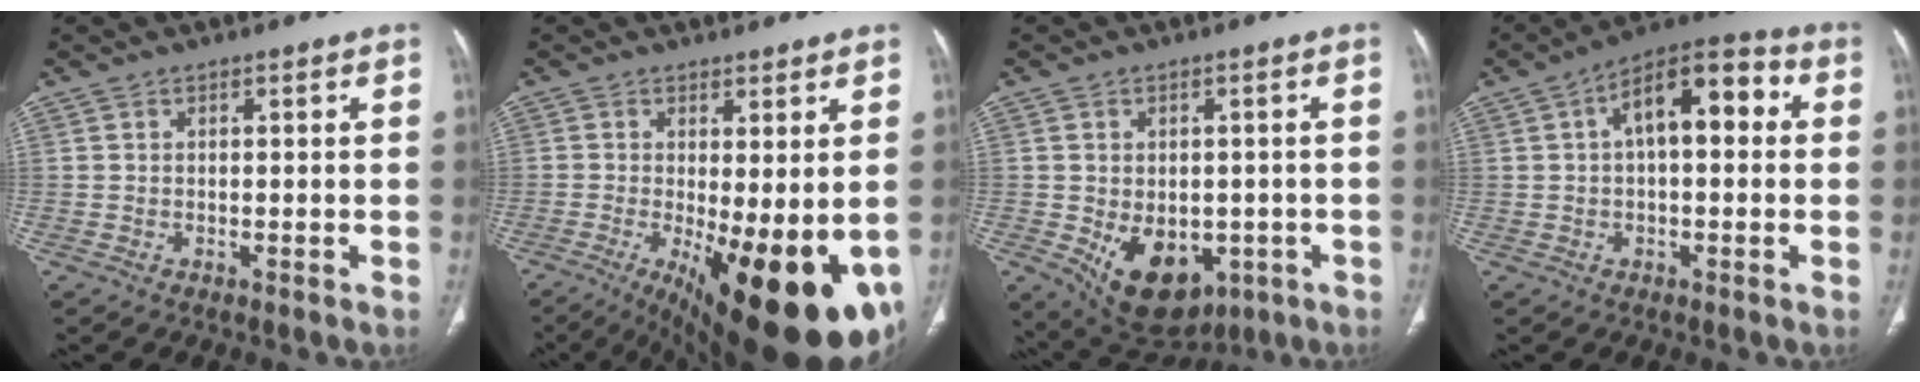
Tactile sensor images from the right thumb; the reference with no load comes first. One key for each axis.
{"total": 20.7, "fx": -5.7, "fy": 7.2, "fz": 18.5, "tx": -0.216, "ty": -0.032, "tz": -0.062}
{"total": 13.3, "fx": -4.1, "fy": 9.1, "fz": 8.9, "tx": -0.109, "ty": -0.002, "tz": -0.035}
{"total": 12.4, "fx": 2.4, "fy": 6.0, "fz": 10.6, "tx": -0.143, "ty": 0.037, "tz": 0.027}